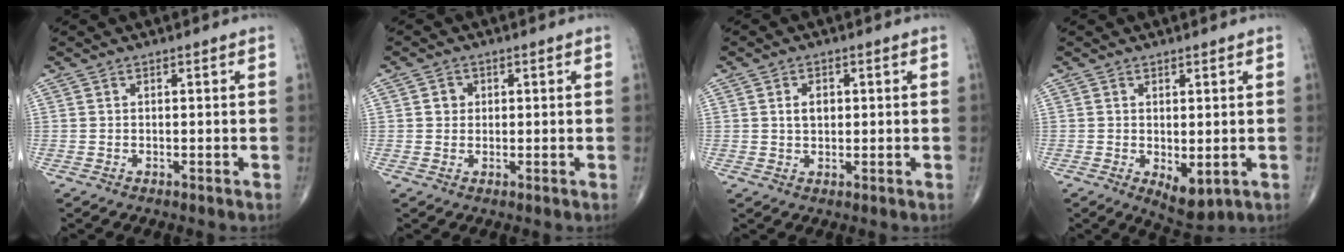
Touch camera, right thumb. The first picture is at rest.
{"total": 2.1, "force": [0.4, 1.9, 0.7], "torque": [0.001, 0.001, 0.004]}
{"total": 3.2, "force": [0.7, 2.2, 2.3], "torque": [-0.032, 0.001, 0.013]}
{"total": 5.2, "force": [-1.1, 2.6, 4.4], "torque": [-0.054, -0.010, -0.002]}